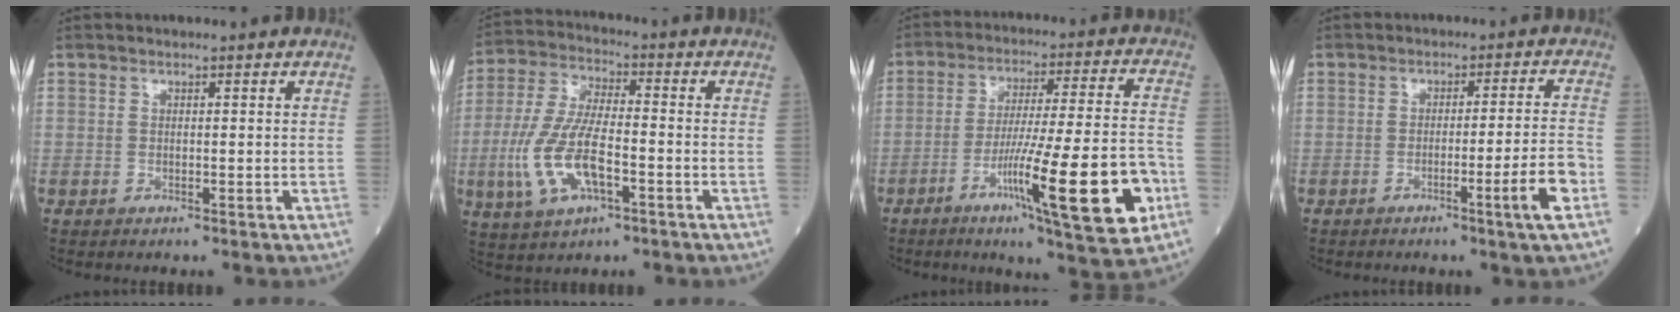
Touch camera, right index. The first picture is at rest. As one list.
[{"total": 11.8, "force": [-3.5, 3.9, 10.6], "torque": [-0.234, -0.003, -0.065]}, {"total": 18.6, "force": [-7.3, 0.8, 17.1], "torque": [-0.254, -0.016, -0.111]}, {"total": 6.4, "force": [-2.9, -1.2, 5.6], "torque": [-0.074, -0.004, -0.044]}]